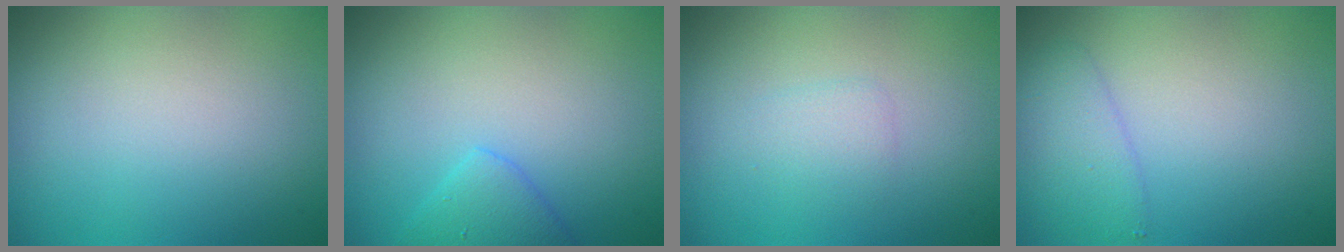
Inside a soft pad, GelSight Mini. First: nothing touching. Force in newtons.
{"total": 2.2, "press": 2.2, "slide": 0.2}
{"total": 1.2, "press": 1.2, "slide": 0.1}
{"total": 2.3, "press": 2.3, "slide": 0.1}